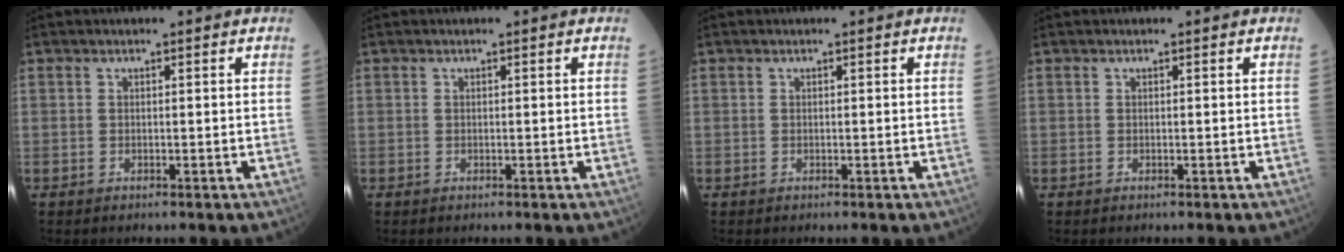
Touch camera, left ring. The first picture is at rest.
{"total": 0.0}
{"total": 0.0}
{"total": 0.0}